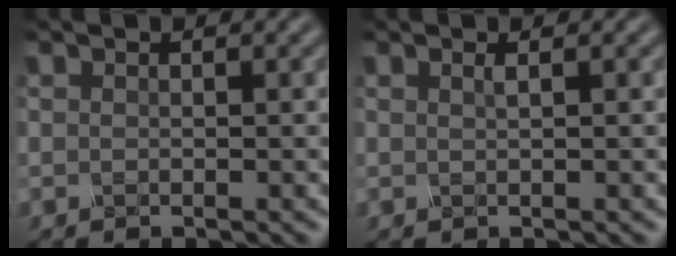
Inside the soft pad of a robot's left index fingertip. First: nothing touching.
{"total": 0.6, "force": [0.1, 0.2, 0.6], "torque": [-0.008, 0.001, -0.002]}